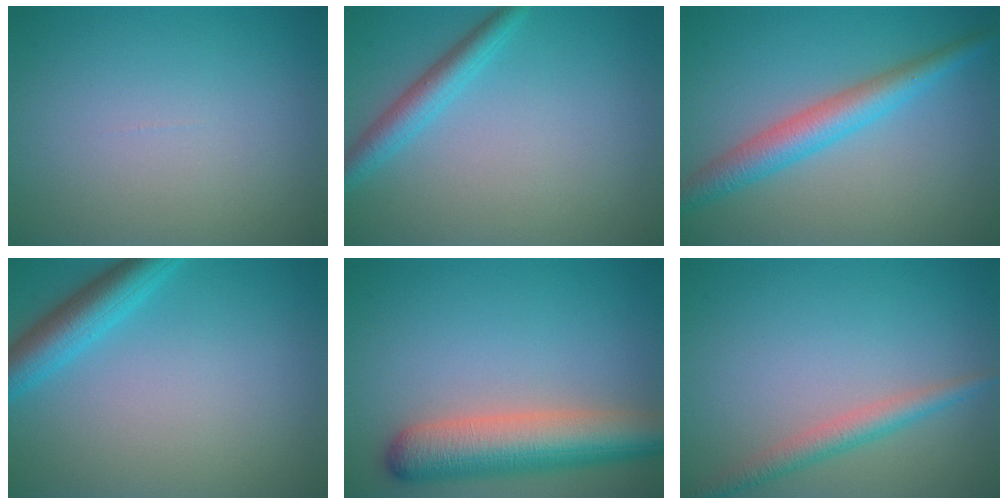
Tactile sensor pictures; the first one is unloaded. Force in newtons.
{"total": 2.7, "press": 2.7, "slide": 0.0}
{"total": 4.3, "press": 4.3, "slide": 0.0}
{"total": 4.1, "press": 4.1, "slide": 0.2}
{"total": 7.4, "press": 7.4, "slide": 0.5}
{"total": 2.5, "press": 2.5, "slide": 0.1}